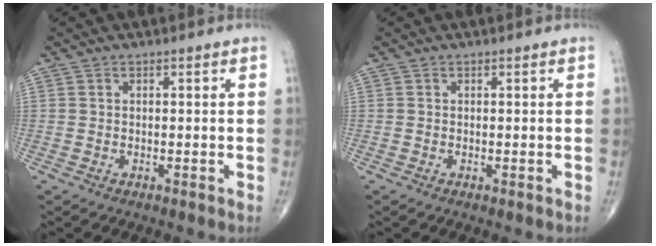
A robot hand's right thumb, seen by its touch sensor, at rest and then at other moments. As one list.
[{"total": 0.0}]